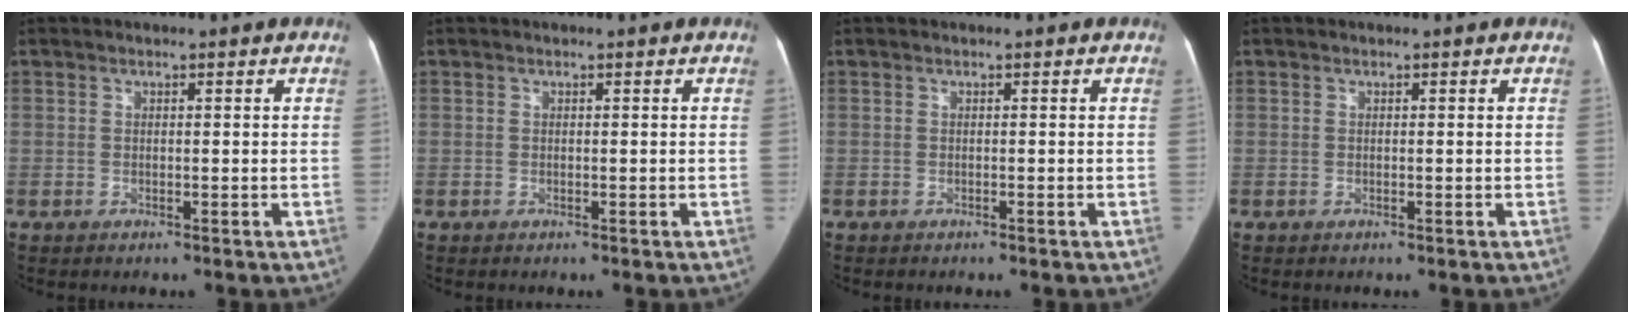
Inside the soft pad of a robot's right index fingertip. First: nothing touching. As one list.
[{"total": 0.0}, {"total": 0.0}, {"total": 0.0}]